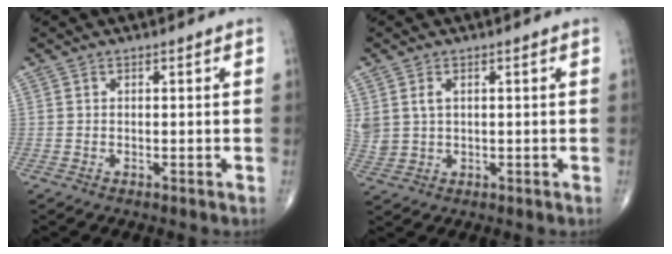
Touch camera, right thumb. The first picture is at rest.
{"total": 4.2, "force": [1.3, 2.9, 2.7], "torque": [-0.060, 0.000, 0.035]}